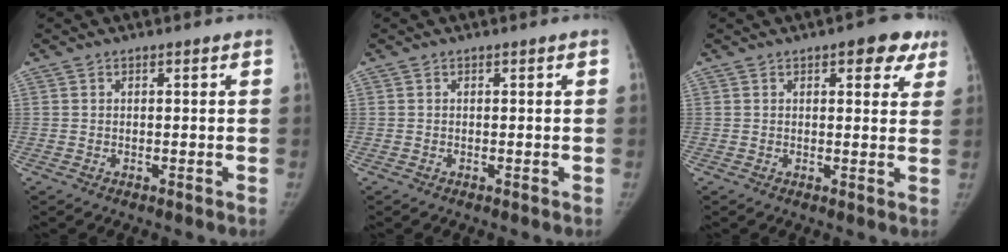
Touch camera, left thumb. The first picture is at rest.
{"total": 0.0}
{"total": 6.9, "force": [3.9, 3.1, 4.8], "torque": [-0.024, -0.010, 0.040]}